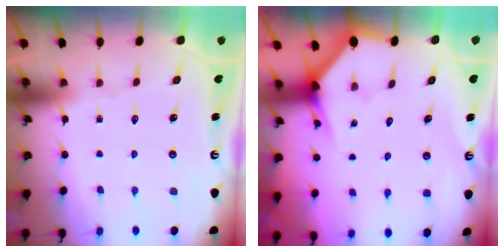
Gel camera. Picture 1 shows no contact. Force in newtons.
{"total": 3.0, "press": 3.0, "slide": 0.1}